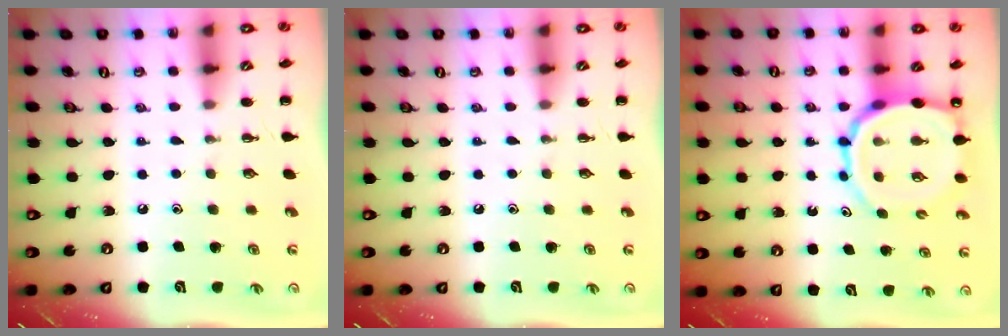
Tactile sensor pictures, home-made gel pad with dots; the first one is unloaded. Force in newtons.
{"total": 0.0}
{"total": 11.1, "press": 10.7, "slide": 3.0}